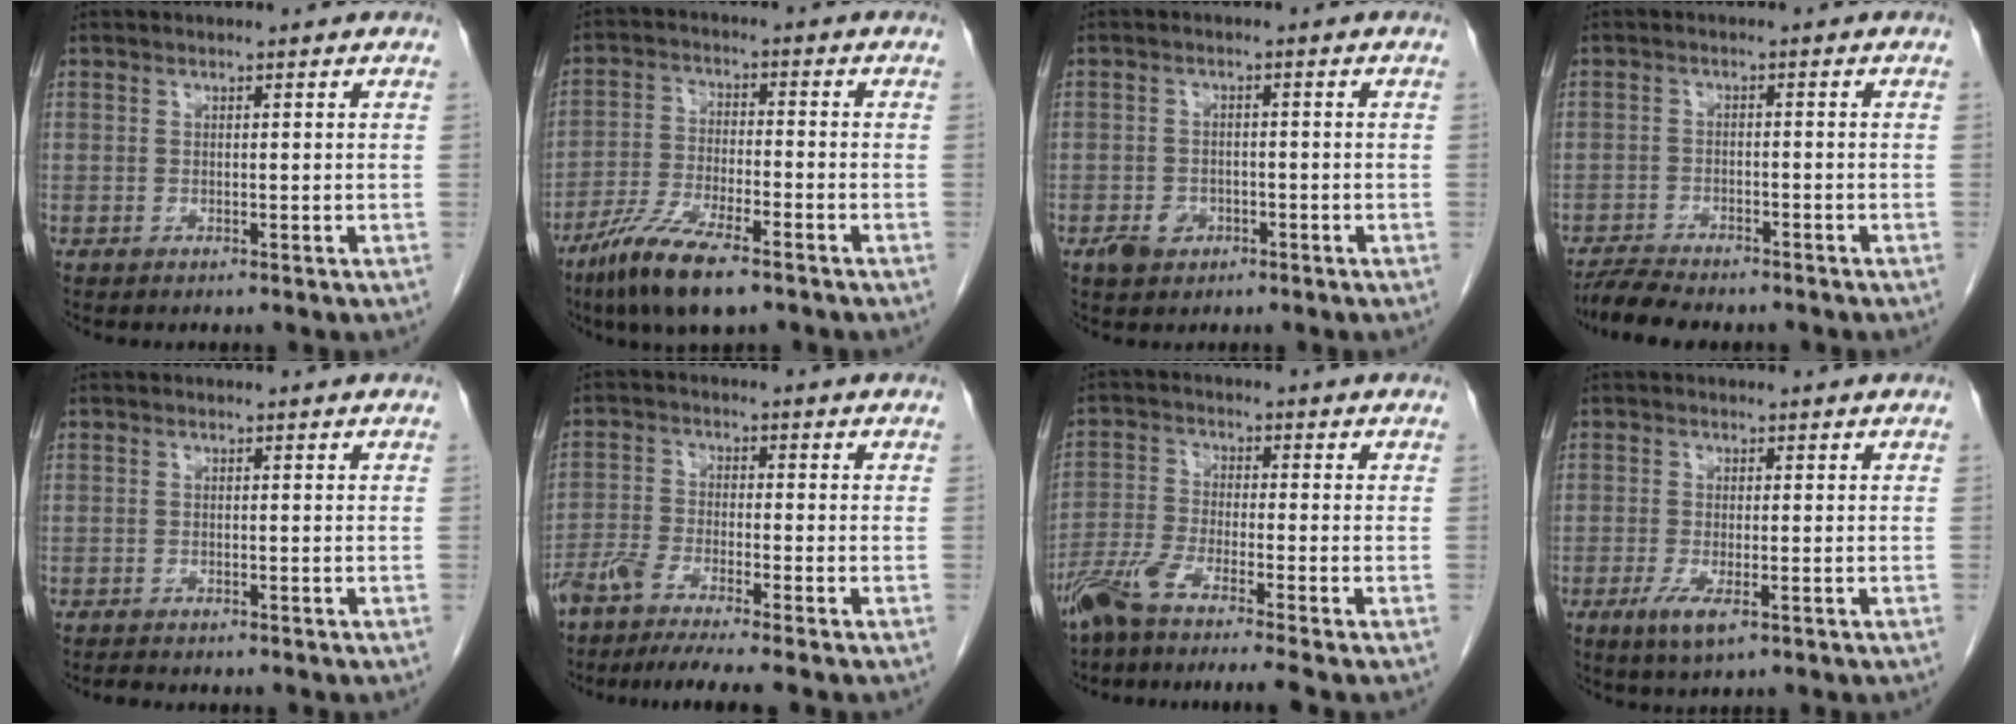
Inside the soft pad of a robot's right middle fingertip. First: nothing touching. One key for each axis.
{"total": 10.3, "fx": -7.1, "fy": 1.8, "fz": 7.2, "tx": -0.146, "ty": -0.025, "tz": -0.130}
{"total": 3.2, "fx": -1.7, "fy": 2.3, "fz": 1.4, "tx": -0.021, "ty": 0.004, "tz": -0.021}
{"total": 6.5, "fx": -5.9, "fy": 1.1, "fz": 2.5, "tx": -0.045, "ty": -0.016, "tz": -0.096}
{"total": 1.1, "fx": -1.1, "fy": 0.1, "fz": 0.3, "tx": -0.019, "ty": -0.007, "tz": -0.017}
{"total": 8.1, "fx": -6.9, "fy": -0.6, "fz": 4.3, "tx": -0.075, "ty": -0.021, "tz": -0.119}
{"total": 8.4, "fx": -6.9, "fy": -1.1, "fz": 4.8, "tx": -0.090, "ty": -0.025, "tz": -0.122}
{"total": 3.6, "fx": -1.7, "fy": 0.8, "fz": 3.1, "tx": -0.065, "ty": -0.011, "tz": -0.026}